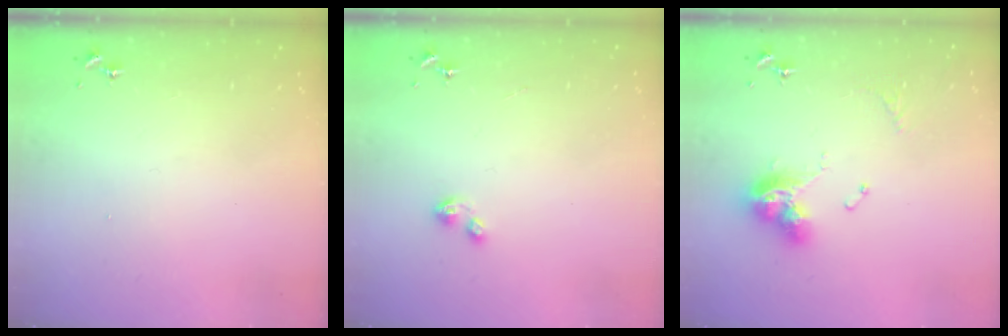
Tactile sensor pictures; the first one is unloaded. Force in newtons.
{"total": 2.2, "press": 2.2, "slide": 0.2}
{"total": 12.6, "press": 12.6, "slide": 1.1}